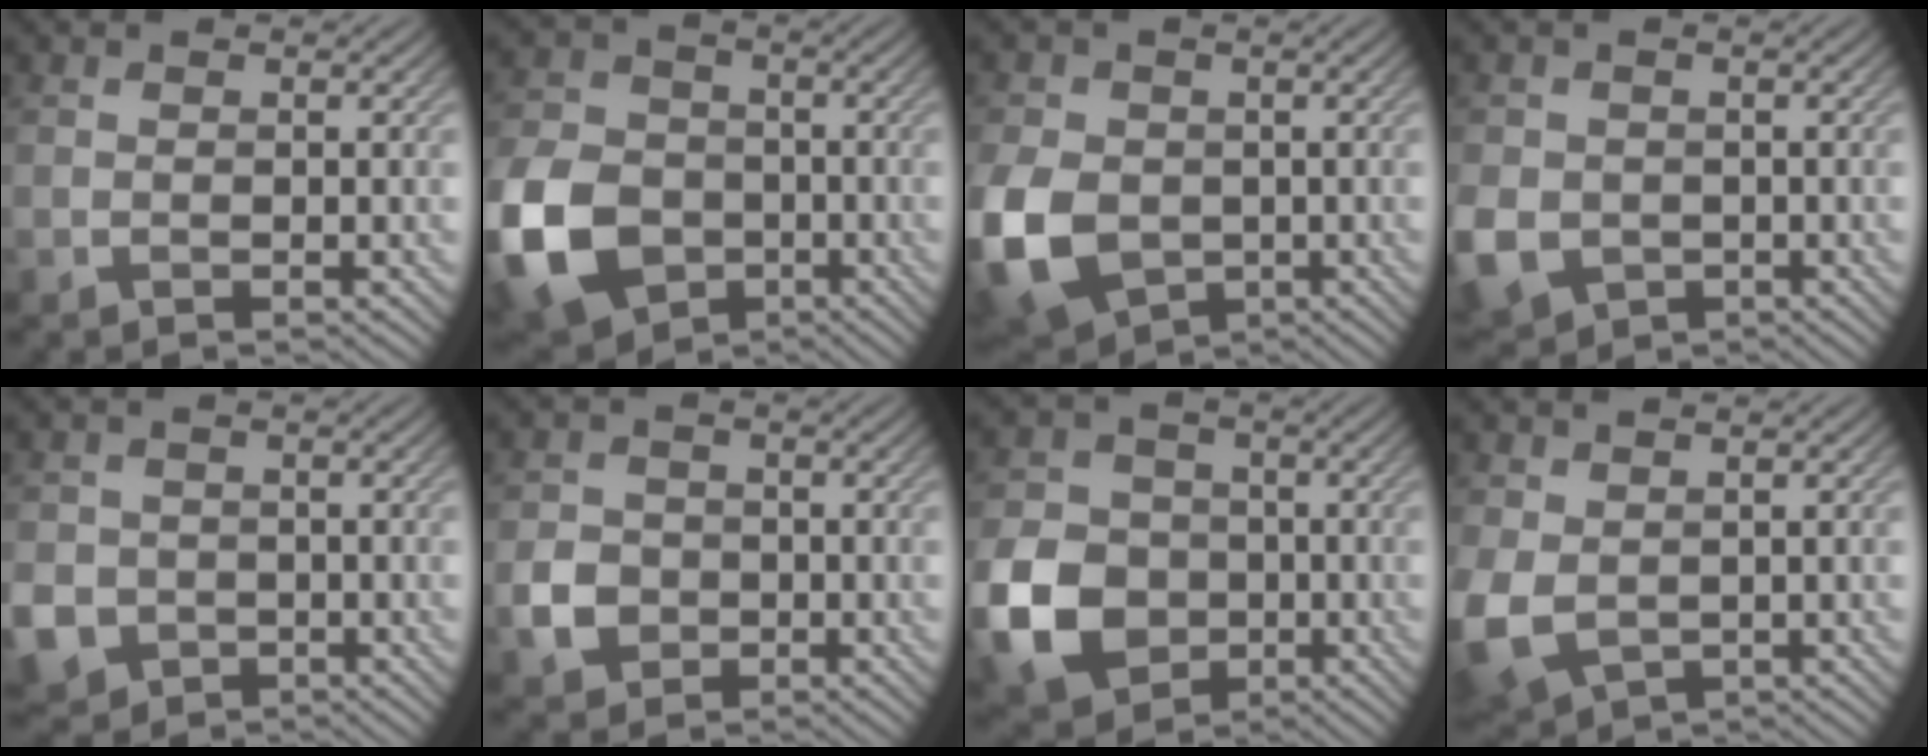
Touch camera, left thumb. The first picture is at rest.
{"total": 13.8, "force": [-5.1, 10.4, 7.6], "torque": [-0.215, -0.041, -0.106]}
{"total": 11.7, "force": [-2.6, 8.8, 7.3], "torque": [-0.205, -0.026, -0.053]}
{"total": 6.7, "force": [-1.9, 5.6, 3.2], "torque": [-0.100, -0.027, -0.034]}
{"total": 7.1, "force": [-2.5, 6.2, 2.4], "torque": [-0.079, -0.030, -0.059]}
{"total": 4.0, "force": [-1.3, 3.5, 1.6], "torque": [-0.032, -0.004, -0.029]}
{"total": 11.2, "force": [-3.6, 9.1, 5.4], "torque": [-0.147, -0.026, -0.081]}
{"total": 7.0, "force": [-0.3, 5.1, 4.7], "torque": [-0.153, -0.026, 0.004]}